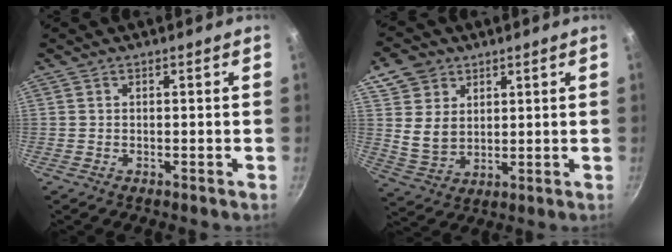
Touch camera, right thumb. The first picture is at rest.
{"total": 9.2, "force": [4.4, 7.3, 3.6], "torque": [-0.036, -0.021, 0.089]}